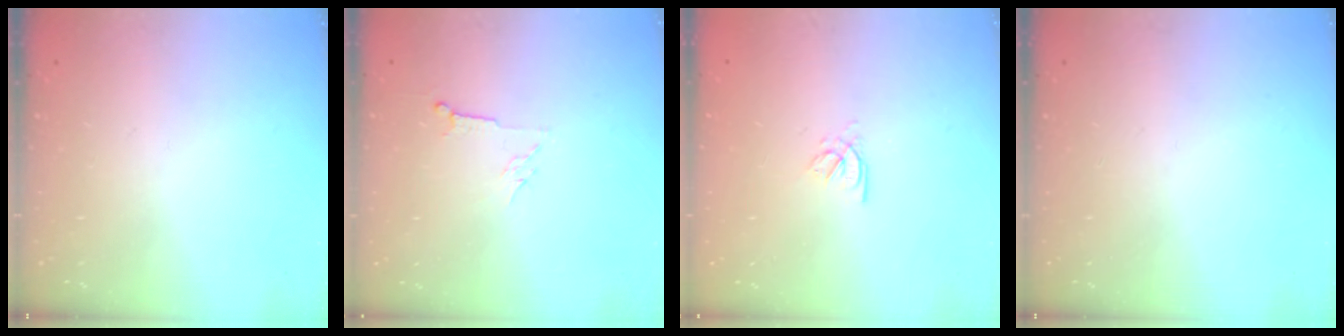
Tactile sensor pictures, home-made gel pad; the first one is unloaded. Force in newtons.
{"total": 4.0, "press": 4.0, "slide": 0.7}
{"total": 2.2, "press": 2.2, "slide": 0.4}
{"total": 0.0}